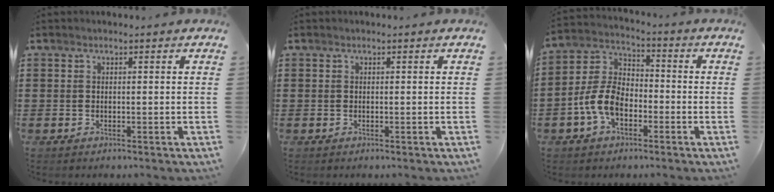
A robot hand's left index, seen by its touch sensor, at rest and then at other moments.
{"total": 0.0}
{"total": 7.9, "force": [-3.4, 4.7, 5.3], "torque": [-0.143, 0.003, -0.074]}